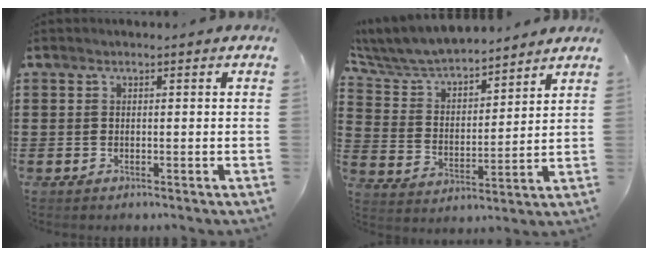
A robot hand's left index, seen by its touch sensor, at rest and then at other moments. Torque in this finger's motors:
{"motor_torque": [1.09, -1.05, 0.39, 0.21]}